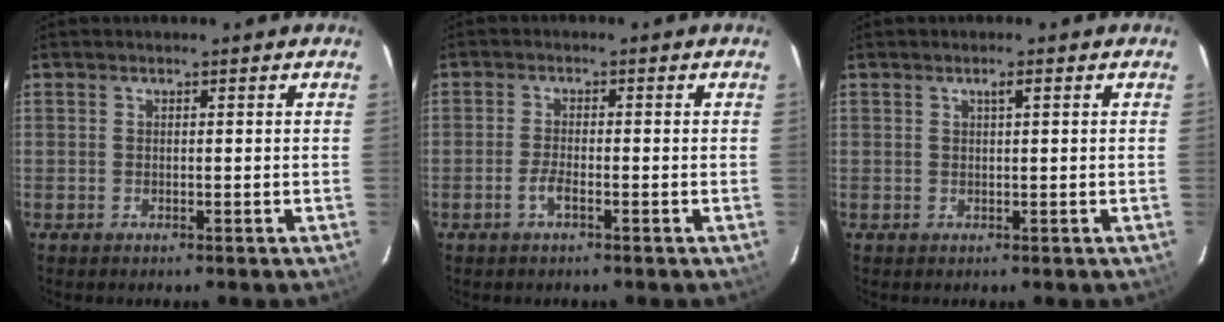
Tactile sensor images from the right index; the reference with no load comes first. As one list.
[{"total": 2.3, "force": [-1.4, 0.5, 1.8], "torque": [-0.045, 0.000, -0.029]}, {"total": 1.2, "force": [0.5, 0.1, 1.0], "torque": [-0.018, 0.005, 0.010]}]